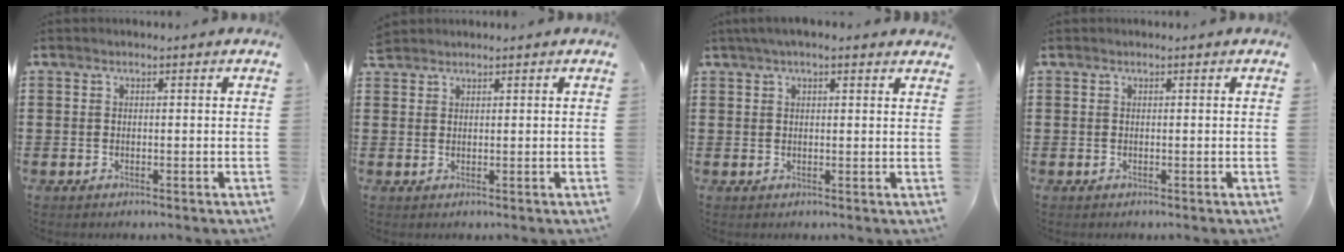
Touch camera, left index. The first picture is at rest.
{"total": 1.4, "force": [1.4, 0.3, 0.1], "torque": [-0.005, 0.002, 0.028]}
{"total": 2.6, "force": [1.9, 0.5, 1.7], "torque": [-0.036, 0.008, 0.033]}
{"total": 0.0}